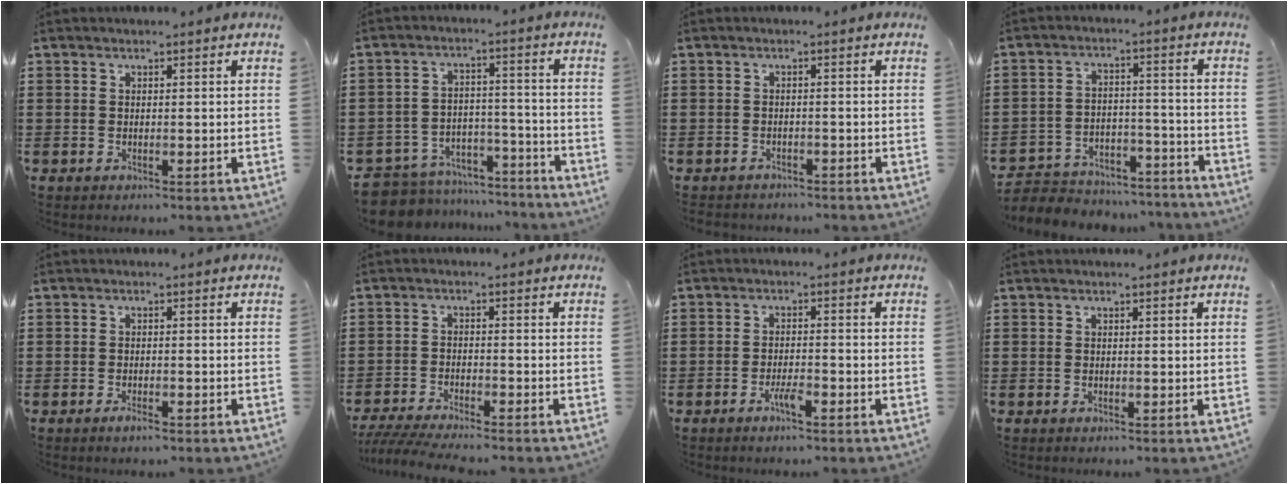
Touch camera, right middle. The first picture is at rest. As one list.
[{"total": 7.4, "force": [-7.2, 1.7, 0.7], "torque": [-0.025, 0.018, -0.146]}, {"total": 1.5, "force": [-1.4, 0.3, -0.2], "torque": [-0.003, 0.000, -0.033]}, {"total": 5.3, "force": [-5.1, 1.3, 0.3], "torque": [-0.013, 0.015, -0.107]}, {"total": 1.5, "force": [-1.0, 0.4, 1.1], "torque": [-0.021, -0.004, -0.017]}, {"total": 4.1, "force": [-3.8, 0.0, 1.3], "torque": [-0.036, -0.012, -0.080]}, {"total": 3.1, "force": [-1.9, 0.5, 2.3], "torque": [-0.046, 0.001, -0.036]}, {"total": 0.0}]